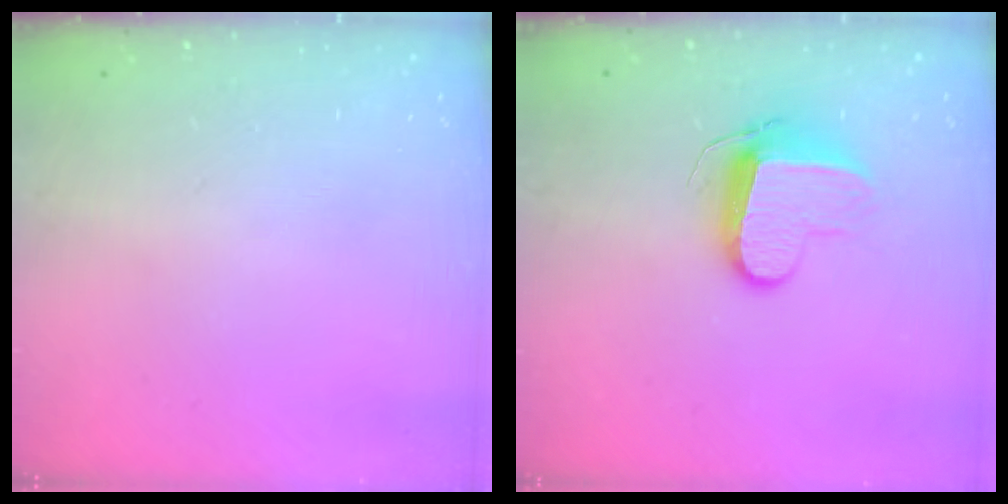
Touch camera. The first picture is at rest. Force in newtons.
{"total": 9.5, "press": 9.5, "slide": 0.2}